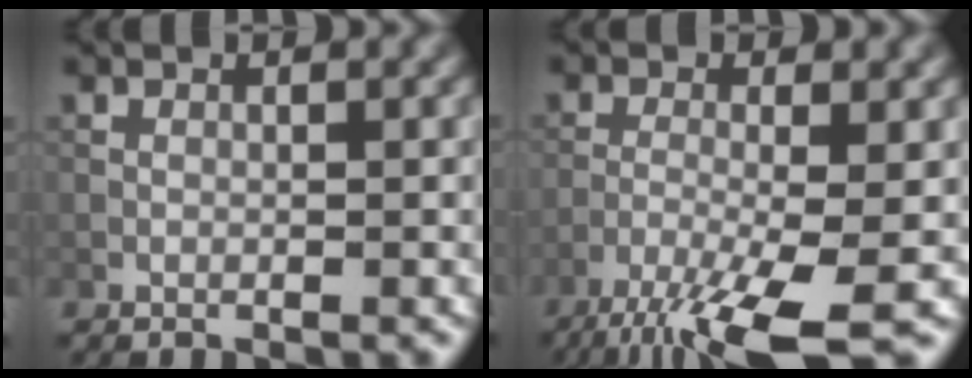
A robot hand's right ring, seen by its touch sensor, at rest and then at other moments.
{"total": 8.0, "force": [-4.8, 1.3, 6.2], "torque": [-0.109, -0.009, -0.097]}